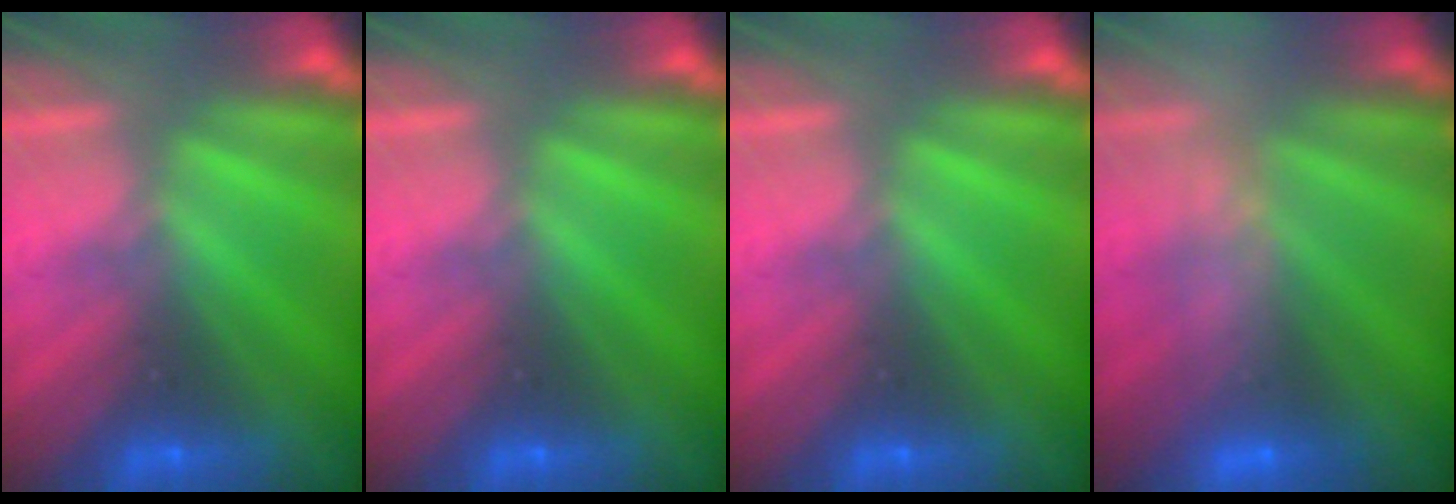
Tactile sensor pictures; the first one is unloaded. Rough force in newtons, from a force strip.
{"total": 0.0}
{"total": 0.0}
{"total": 2.4}